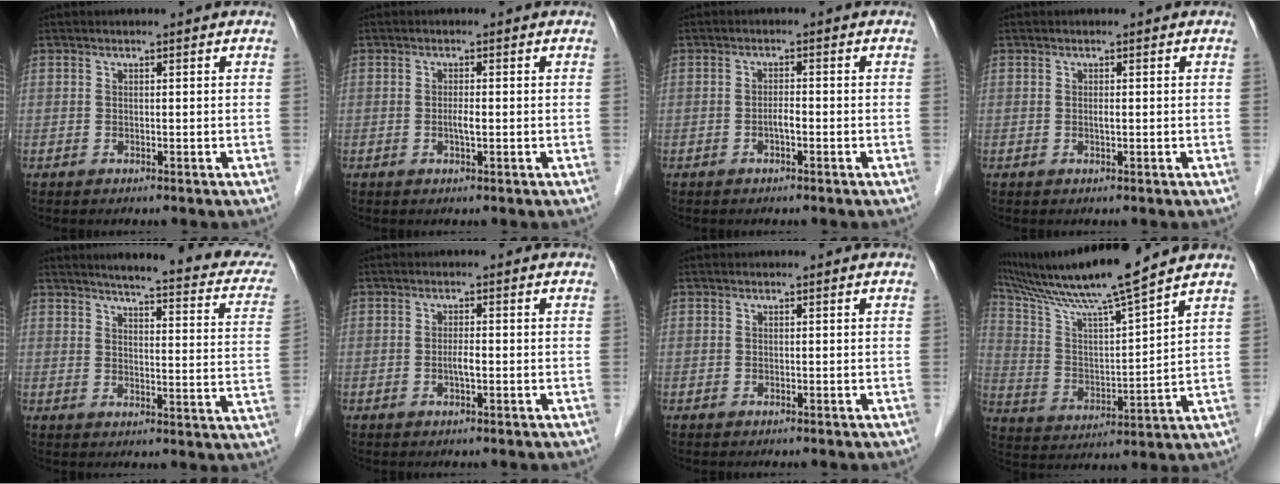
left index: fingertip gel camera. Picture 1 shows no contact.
{"total": 1.4, "force": [-0.2, 0.2, 1.4], "torque": [-0.028, -0.001, -0.004]}
{"total": 1.5, "force": [-0.7, 0.3, 1.4], "torque": [-0.023, 0.003, -0.013]}
{"total": 0.5, "force": [0.0, 0.0, 0.5], "torque": [-0.011, -0.001, -0.001]}
{"total": 20.3, "force": [17.6, 2.6, 9.6], "torque": [-0.107, -0.031, 0.192]}
{"total": 1.7, "force": [-0.4, 0.3, 1.6], "torque": [-0.032, 0.001, -0.008]}
{"total": 0.0}
{"total": 16.0, "force": [13.5, -1.2, 8.5], "torque": [-0.161, 0.012, 0.238]}